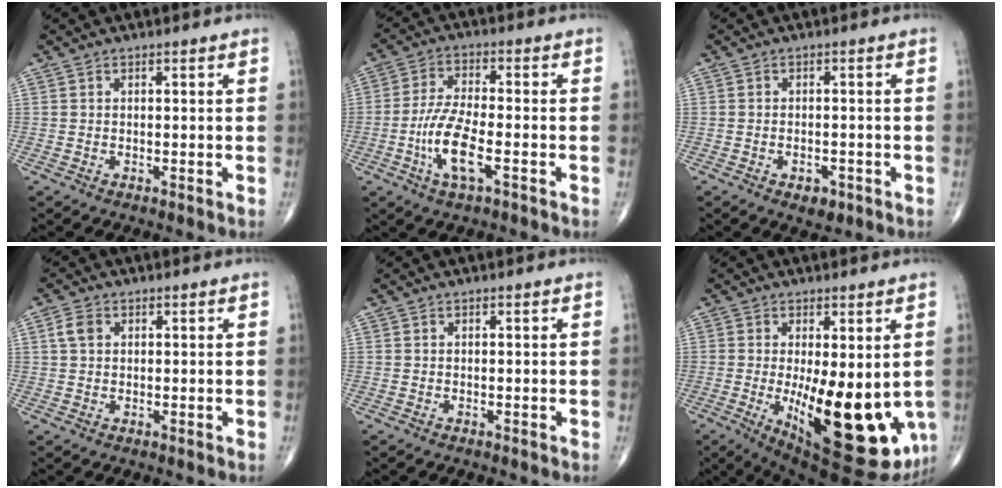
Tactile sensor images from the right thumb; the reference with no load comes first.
{"total": 9.3, "force": [-3.2, 2.9, 8.2], "torque": [-0.174, 0.013, -0.063]}
{"total": 3.1, "force": [-1.6, 1.8, 2.0], "torque": [-0.020, 0.004, -0.018]}
{"total": 2.8, "force": [0.8, 2.0, 1.7], "torque": [-0.035, 0.006, 0.015]}
{"total": 0.0}
{"total": 19.5, "force": [-3.1, 7.3, 17.8], "torque": [-0.223, -0.035, -0.019]}